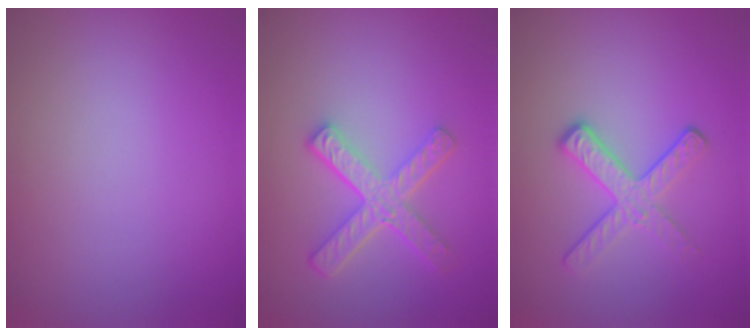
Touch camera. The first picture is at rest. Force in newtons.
{"total": 4.5, "press": 3.3, "slide": 3.1}
{"total": 3.1, "press": 2.5, "slide": 1.9}